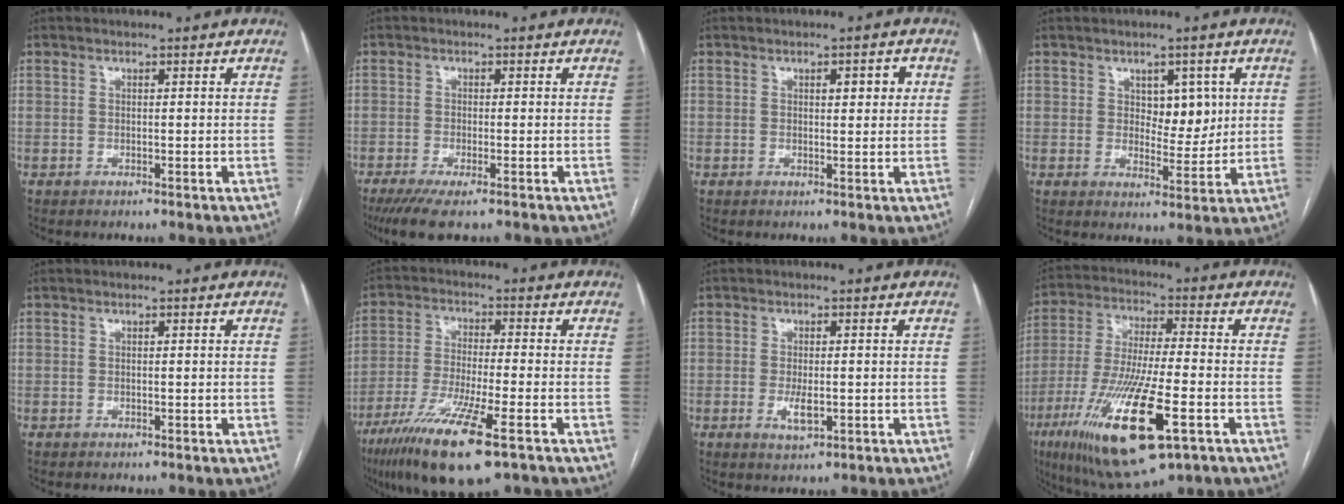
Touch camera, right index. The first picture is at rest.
{"total": 5.7, "force": [-4.1, 0.9, 3.9], "torque": [-0.058, -0.012, -0.064]}
{"total": 2.6, "force": [0.8, 0.9, 2.3], "torque": [-0.031, 0.005, 0.011]}
{"total": 5.1, "force": [1.6, 2.9, 3.8], "torque": [-0.047, 0.000, 0.029]}
{"total": 0.0}
{"total": 14.4, "force": [-8.4, 1.3, 11.6], "torque": [-0.233, -0.041, -0.149]}
{"total": 3.0, "force": [-0.7, 1.1, 2.8], "torque": [-0.053, -0.002, -0.006]}
{"total": 19.1, "force": [-8.0, 3.4, 17.1], "torque": [-0.355, -0.039, -0.133]}